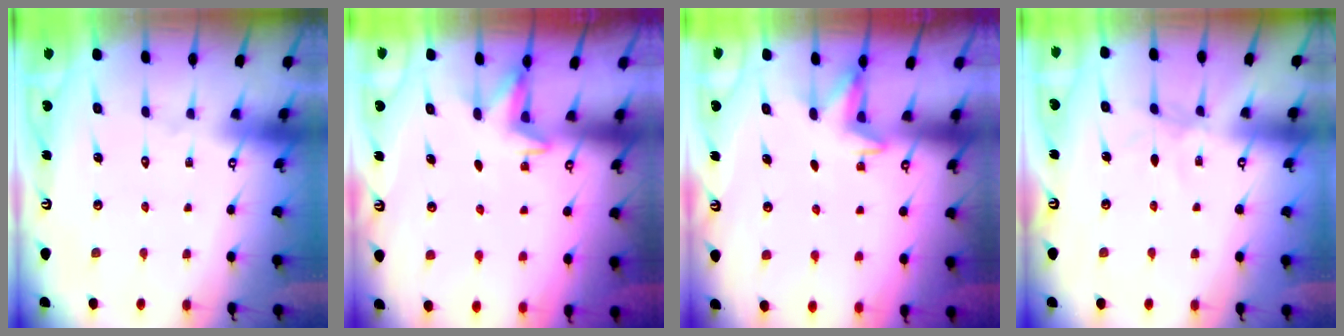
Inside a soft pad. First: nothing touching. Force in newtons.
{"total": 2.1, "press": 1.8, "slide": 1.1}
{"total": 2.1, "press": 1.8, "slide": 1.1}
{"total": 2.7, "press": 2.7, "slide": 0.4}